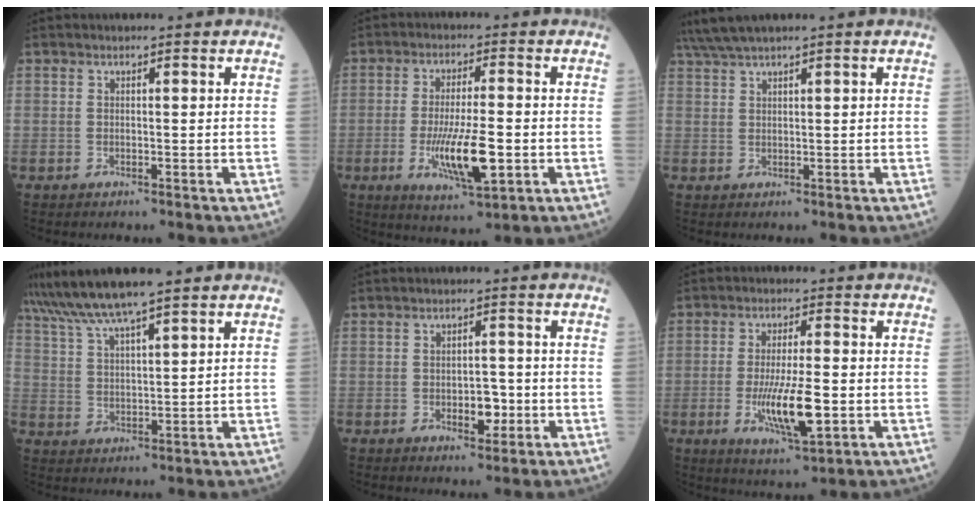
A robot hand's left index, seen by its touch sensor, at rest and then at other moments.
{"total": 9.6, "force": [-2.4, 1.8, 9.1], "torque": [-0.170, -0.018, -0.039]}
{"total": 4.4, "force": [3.9, -0.4, 2.1], "torque": [-0.049, 0.027, 0.081]}
{"total": 10.2, "force": [8.4, 0.3, 5.8], "torque": [-0.111, 0.031, 0.151]}
{"total": 3.4, "force": [-1.0, 1.9, 2.7], "torque": [-0.035, 0.003, -0.009]}
{"total": 9.2, "force": [-2.1, 1.7, 8.8], "torque": [-0.165, -0.019, -0.034]}